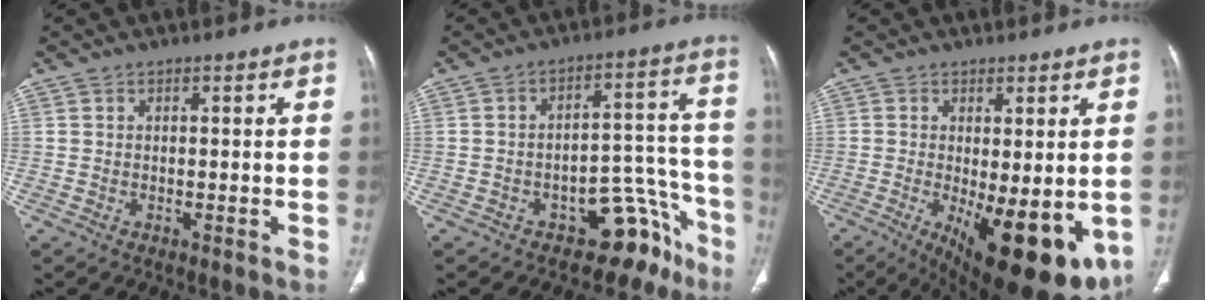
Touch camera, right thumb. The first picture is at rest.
{"total": 10.8, "force": [-7.5, 6.1, 4.9], "torque": [-0.007, 0.109, -0.105]}
{"total": 16.4, "force": [-4.6, 6.1, 14.6], "torque": [-0.175, -0.027, -0.045]}